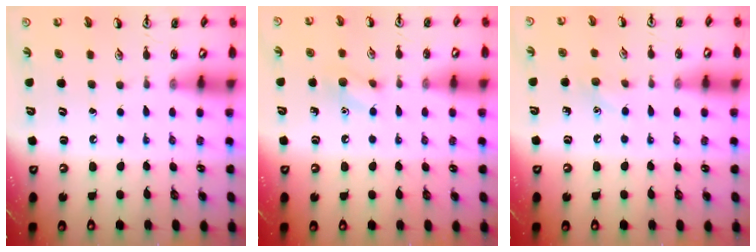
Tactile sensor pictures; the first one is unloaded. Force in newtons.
{"total": 6.7, "press": 6.6, "slide": 1.5}
{"total": 5.3, "press": 5.0, "slide": 1.6}